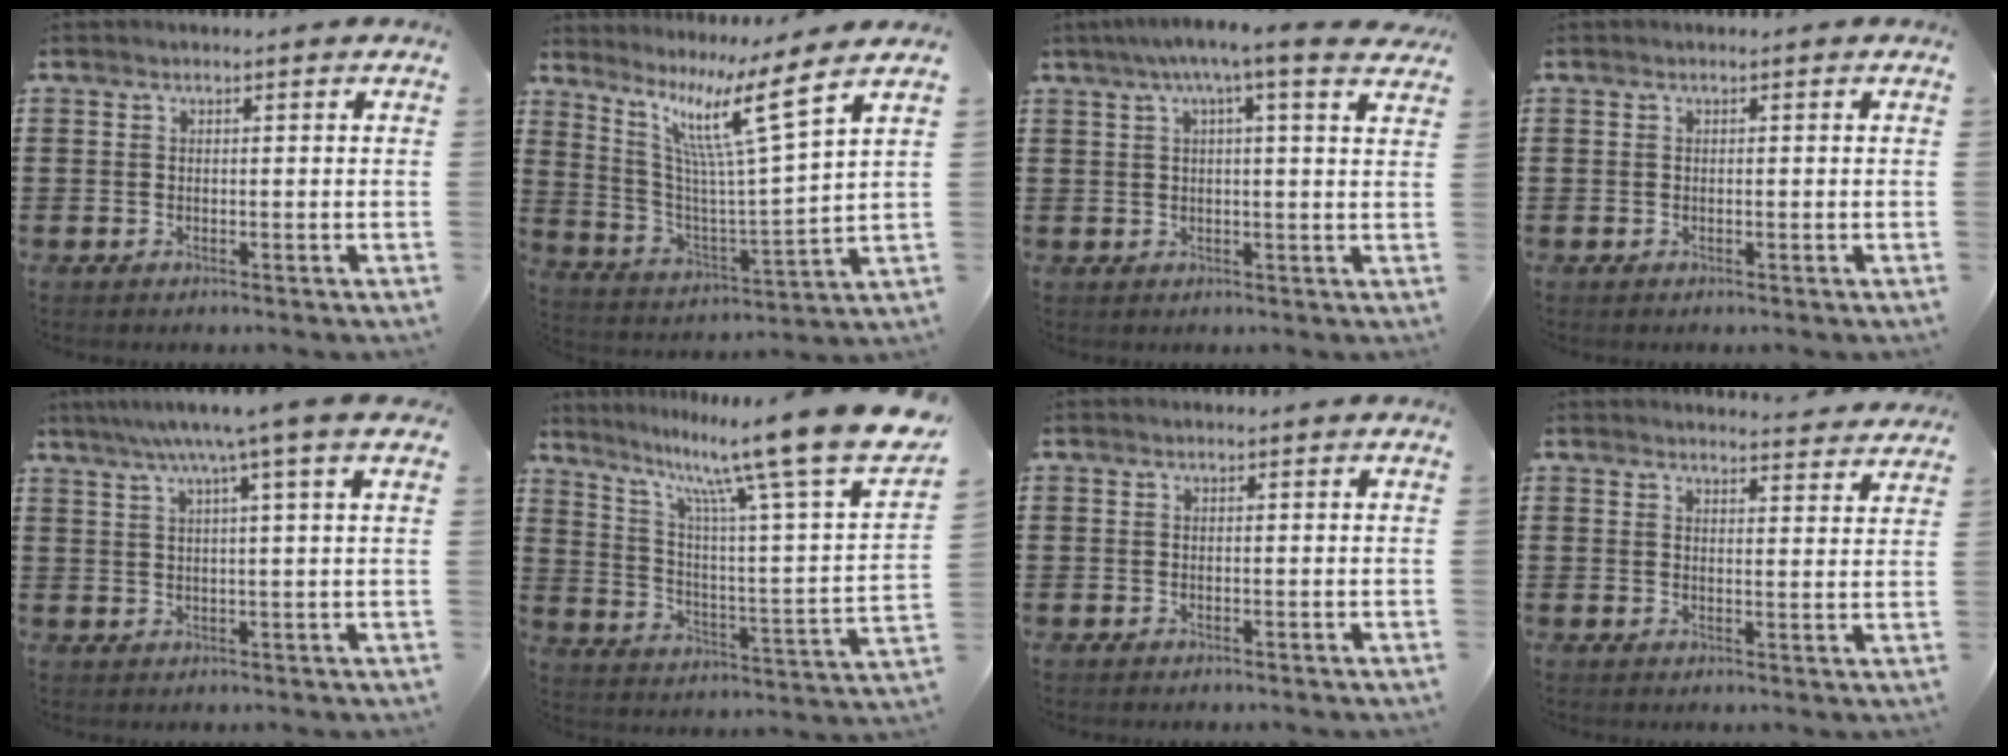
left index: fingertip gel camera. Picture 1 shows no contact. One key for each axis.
{"total": 11.5, "fx": 7.3, "fy": -0.1, "fz": 8.9, "tx": -0.197, "ty": -0.036, "tz": 0.111}
{"total": 5.3, "fx": 3.3, "fy": 0.2, "fz": 4.1, "tx": -0.082, "ty": -0.008, "tz": 0.050}
{"total": 0.0}
{"total": 6.2, "fx": 3.6, "fy": -0.3, "fz": 5.0, "tx": -0.108, "ty": -0.008, "tz": 0.056}
{"total": 14.7, "fx": 11.5, "fy": -0.2, "fz": 9.1, "tx": -0.180, "ty": -0.085, "tz": 0.178}
{"total": 0.0}
{"total": 3.2, "fx": 3.2, "fy": -0.2, "fz": 0.3, "tx": -0.008, "ty": -0.018, "tz": 0.058}